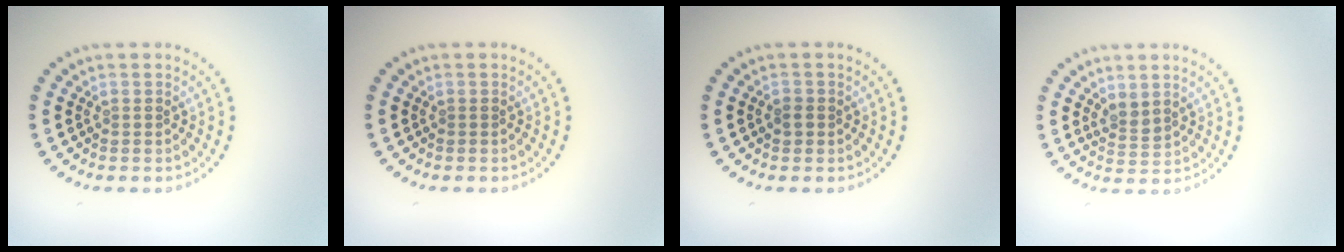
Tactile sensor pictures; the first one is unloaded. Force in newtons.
{"total": 0.0}
{"total": 1.0, "press": 1.0, "slide": 0.1}
{"total": 1.5, "press": 1.2, "slide": 0.9}